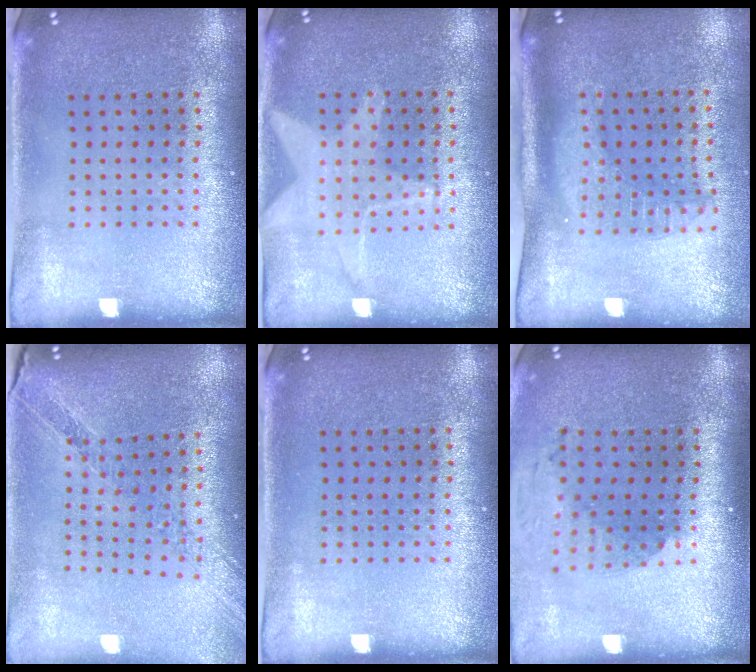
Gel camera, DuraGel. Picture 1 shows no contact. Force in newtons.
{"total": 1.0, "press": 1.0, "slide": 0.2}
{"total": 1.9, "press": 1.6, "slide": 1.1}
{"total": 1.1, "press": 1.1, "slide": 0.1}
{"total": 0.0}
{"total": 1.9, "press": 1.4, "slide": 1.3}